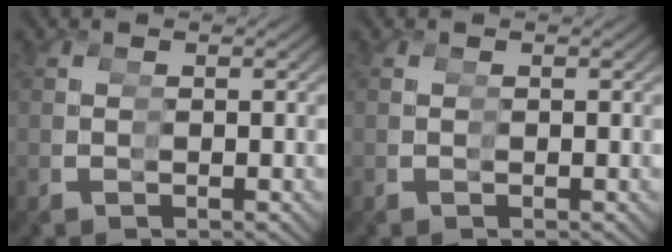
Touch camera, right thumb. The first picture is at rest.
{"total": 0.0}